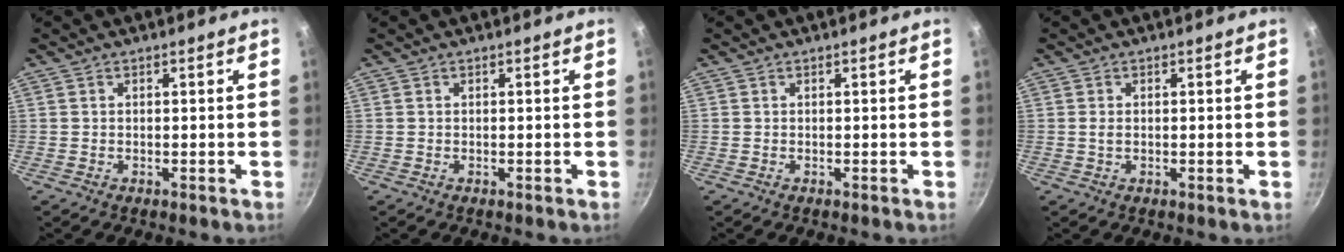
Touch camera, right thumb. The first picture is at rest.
{"total": 0.0}
{"total": 0.0}
{"total": 0.9, "force": [0.0, 0.4, 0.8], "torque": [-0.017, -0.003, 0.001]}